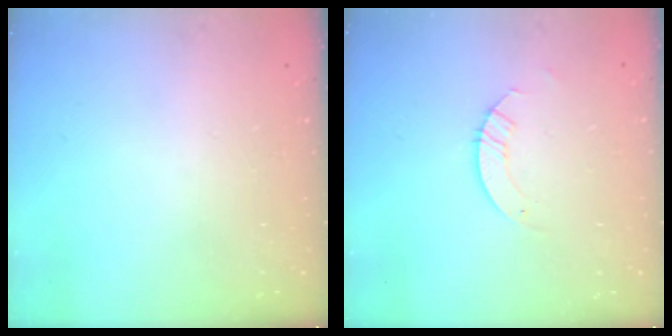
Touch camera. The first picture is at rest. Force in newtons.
{"total": 3.2, "press": 3.2, "slide": 0.3}